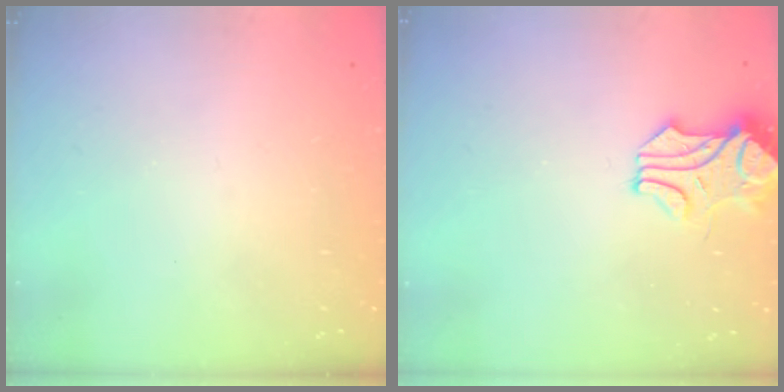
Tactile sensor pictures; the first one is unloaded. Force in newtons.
{"total": 0.6, "press": 0.5, "slide": 0.2}